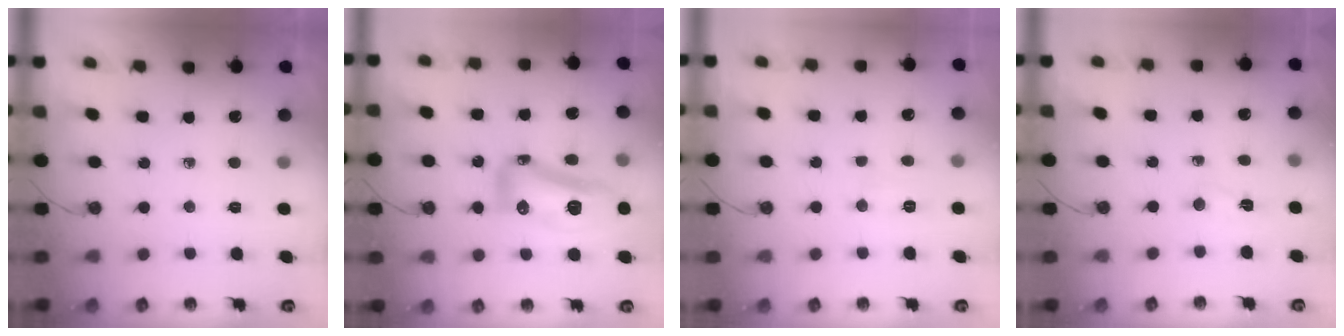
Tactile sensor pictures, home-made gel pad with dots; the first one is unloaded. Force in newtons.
{"total": 15.9, "press": 15.8, "slide": 1.6}
{"total": 5.5, "press": 5.4, "slide": 0.6}
{"total": 2.5, "press": 2.4, "slide": 0.6}